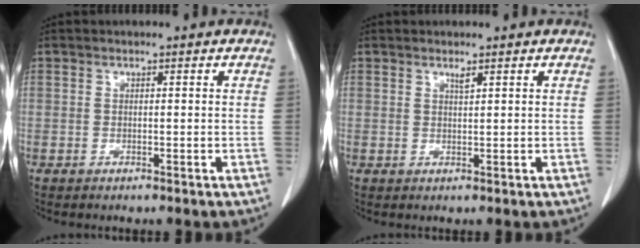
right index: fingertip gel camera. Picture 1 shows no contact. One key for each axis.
{"total": 0.8, "fx": 0.7, "fy": -0.1, "fz": 0.5, "tx": -0.012, "ty": -0.005, "tz": 0.013}